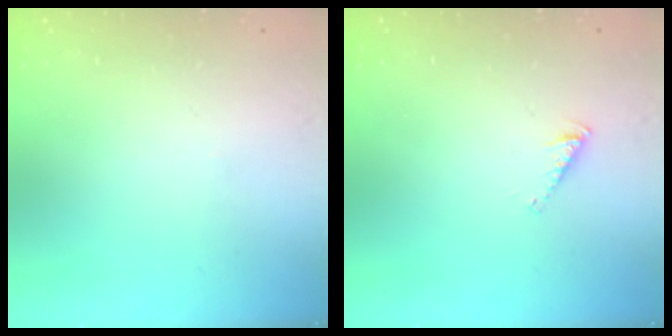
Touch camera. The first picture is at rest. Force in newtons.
{"total": 2.7, "press": 2.6, "slide": 0.3}